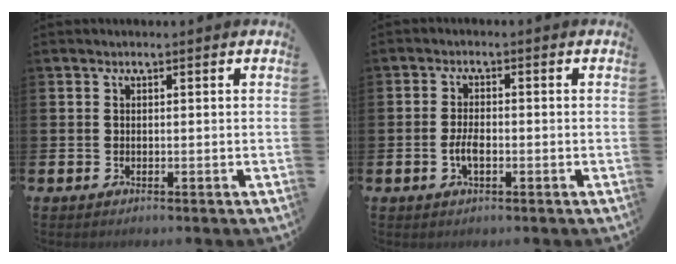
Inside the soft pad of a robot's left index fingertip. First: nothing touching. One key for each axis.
{"total": 2.8, "fx": -0.9, "fy": 1.1, "fz": 2.4, "tx": -0.042, "ty": 0.001, "tz": -0.017}